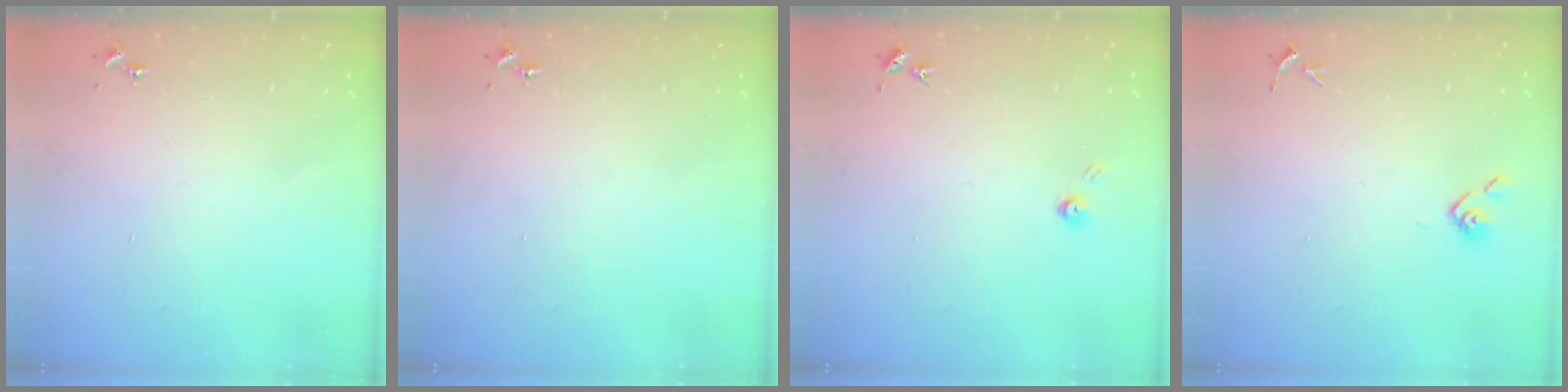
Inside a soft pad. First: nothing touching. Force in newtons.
{"total": 0.0}
{"total": 3.8, "press": 3.8, "slide": 0.5}
{"total": 3.8, "press": 3.7, "slide": 0.8}